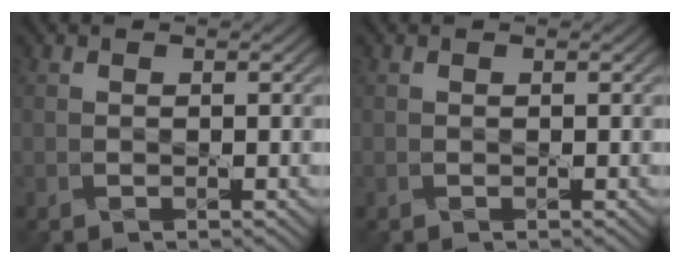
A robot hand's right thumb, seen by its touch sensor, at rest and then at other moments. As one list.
[{"total": 0.0}]